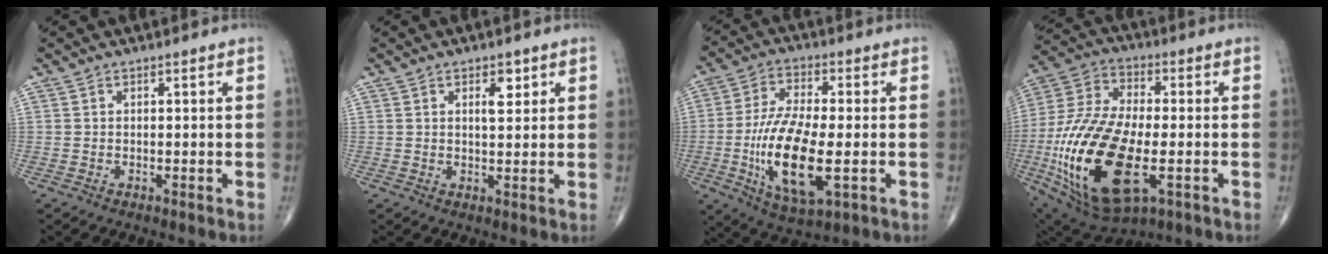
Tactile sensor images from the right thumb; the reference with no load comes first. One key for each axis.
{"total": 3.5, "fx": 1.6, "fy": 1.5, "fz": 2.7, "tx": -0.029, "ty": -0.009, "tz": 0.025}
{"total": 16.3, "fx": -3.2, "fy": 5.9, "fz": 14.9, "tx": -0.292, "ty": -0.005, "tz": -0.053}
{"total": 25.6, "fx": -6.1, "fy": 12.1, "fz": 21.8, "tx": -0.476, "ty": -0.008, "tz": -0.094}